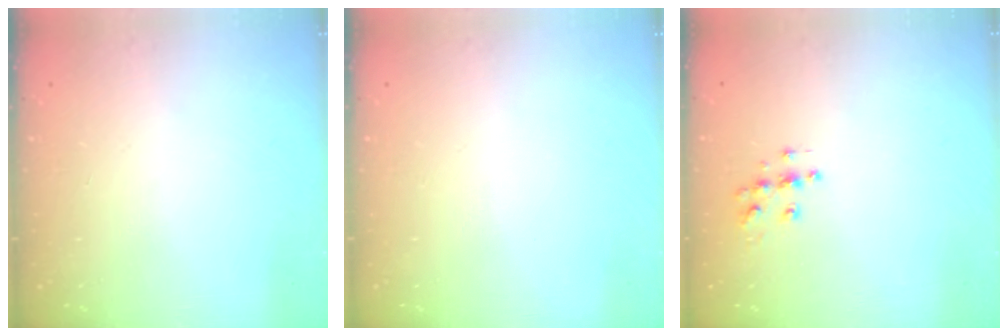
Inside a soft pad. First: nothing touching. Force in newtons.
{"total": 0.0}
{"total": 6.1, "press": 6.1, "slide": 0.3}